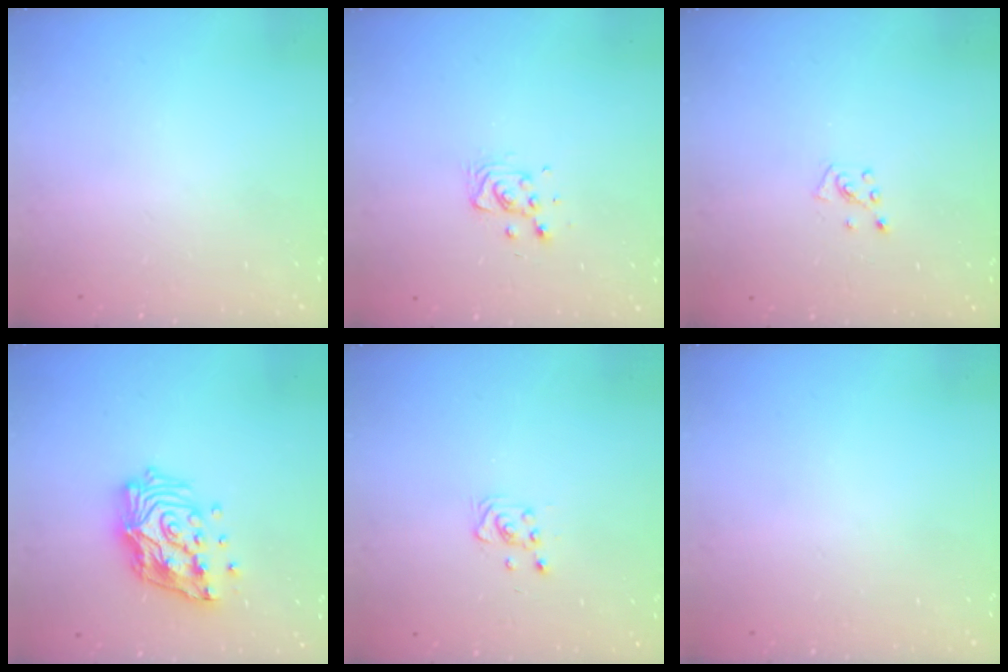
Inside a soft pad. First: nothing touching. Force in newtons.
{"total": 7.3, "press": 7.1, "slide": 2.0}
{"total": 3.6, "press": 3.6, "slide": 0.4}
{"total": 16.1, "press": 16.0, "slide": 2.3}
{"total": 3.7, "press": 3.6, "slide": 0.5}
{"total": 0.0}